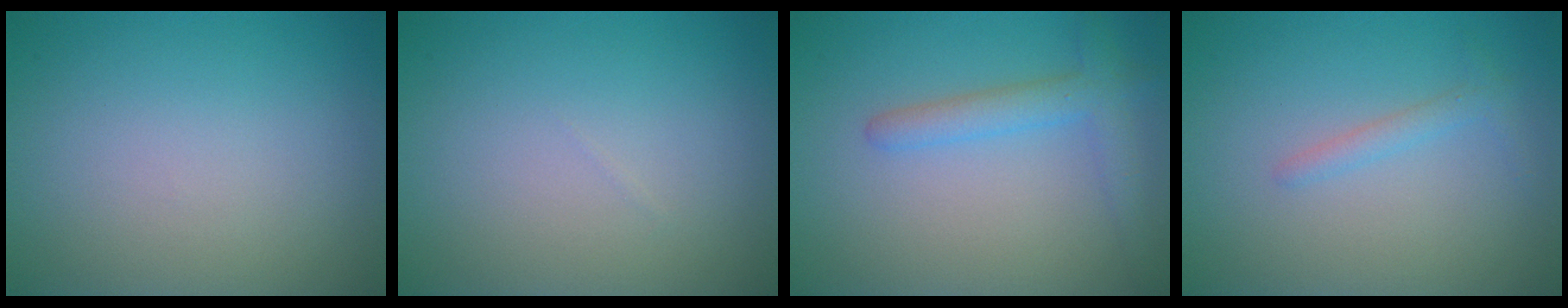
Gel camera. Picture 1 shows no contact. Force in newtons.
{"total": 0.0}
{"total": 2.9, "press": 2.9, "slide": 0.1}
{"total": 1.3, "press": 1.3, "slide": 0.1}